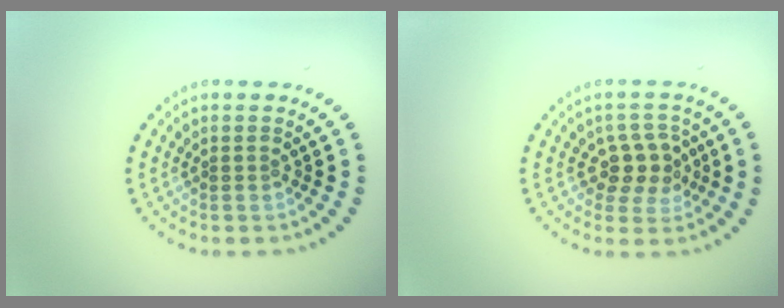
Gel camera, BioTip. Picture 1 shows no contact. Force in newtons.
{"total": 3.0, "press": 2.8, "slide": 1.2}